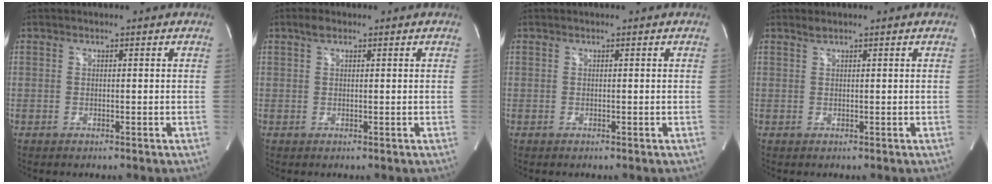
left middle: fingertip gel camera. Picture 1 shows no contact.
{"total": 1.5, "force": [0.9, 0.7, 0.9], "torque": [-0.021, 0.011, 0.018]}
{"total": 0.0}
{"total": 0.6, "force": [0.6, -0.1, 0.2], "torque": [-0.010, 0.003, 0.015]}